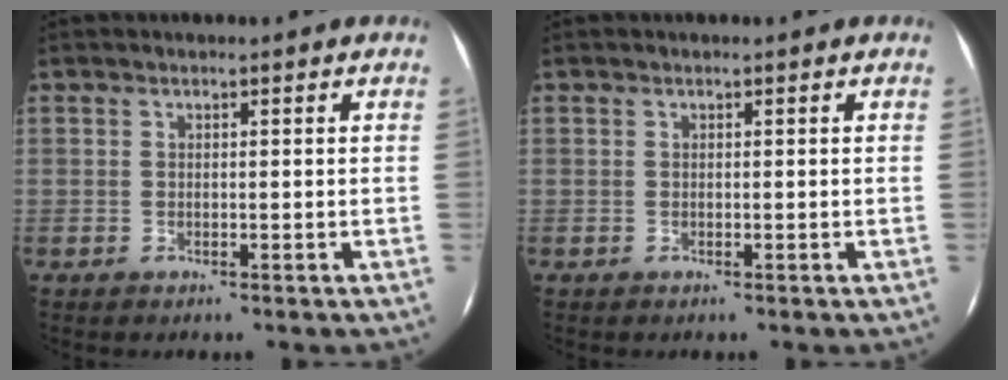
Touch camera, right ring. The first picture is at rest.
{"total": 0.0}